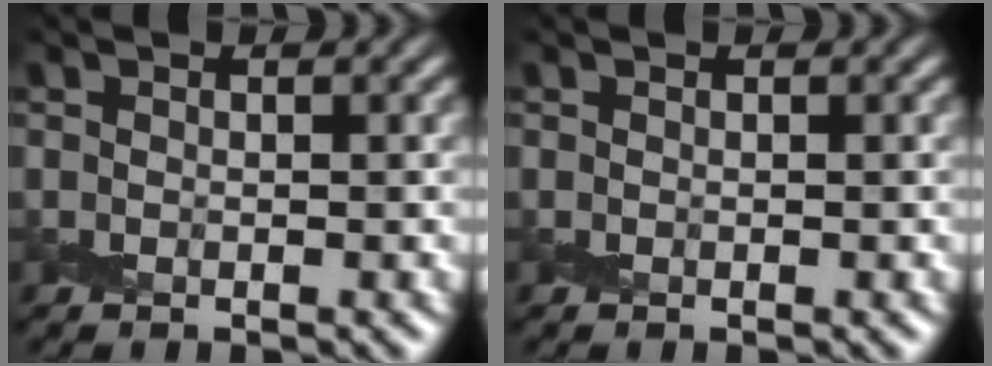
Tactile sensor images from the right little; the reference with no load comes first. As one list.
[{"total": 0.0}]